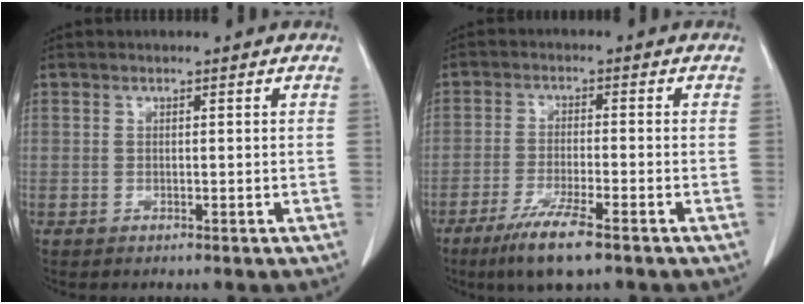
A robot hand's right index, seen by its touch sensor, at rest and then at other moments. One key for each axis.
{"total": 7.5, "fx": -4.9, "fy": 0.5, "fz": 5.7, "tx": -0.109, "ty": -0.018, "tz": -0.086}